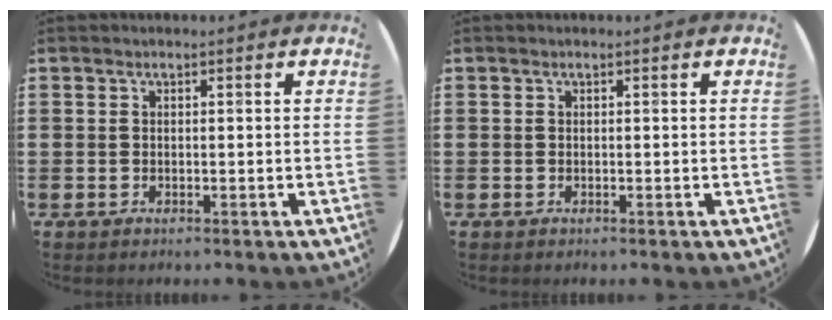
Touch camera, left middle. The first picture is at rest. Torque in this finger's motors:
{"motor_torque": [0.00, 0.00, 0.00, 0.00]}